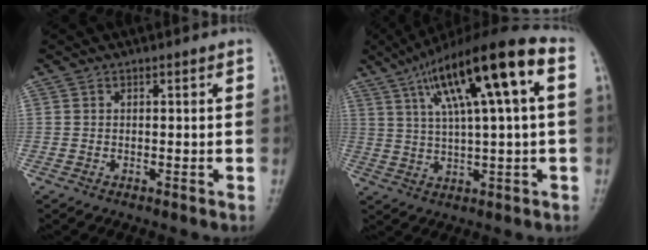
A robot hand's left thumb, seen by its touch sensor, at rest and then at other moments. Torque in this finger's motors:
{"motor_torque": [2.18, 2.30, 2.18, -0.59, 0.47]}